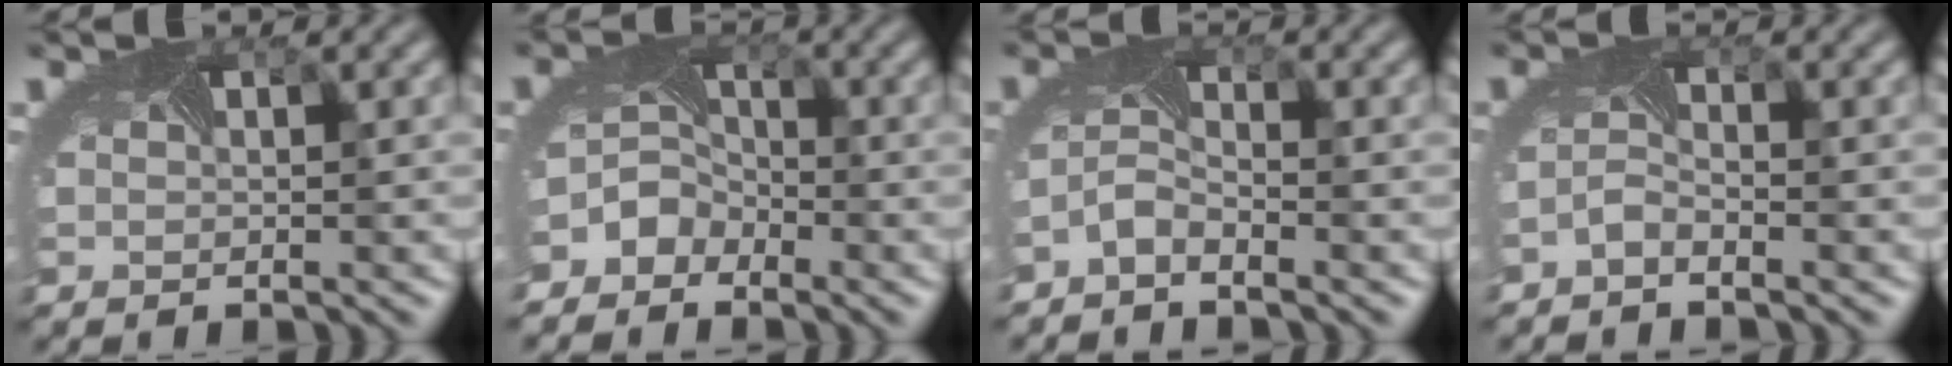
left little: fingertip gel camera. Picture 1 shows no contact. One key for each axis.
{"total": 3.3, "fx": -2.5, "fy": 2.0, "fz": 0.6, "tx": -0.007, "ty": -0.002, "tz": -0.055}
{"total": 1.8, "fx": -1.7, "fy": 0.3, "fz": 0.6, "tx": -0.026, "ty": -0.001, "tz": -0.041}
{"total": 1.3, "fx": -1.3, "fy": 0.0, "fz": 0.3, "tx": -0.017, "ty": -0.001, "tz": -0.030}